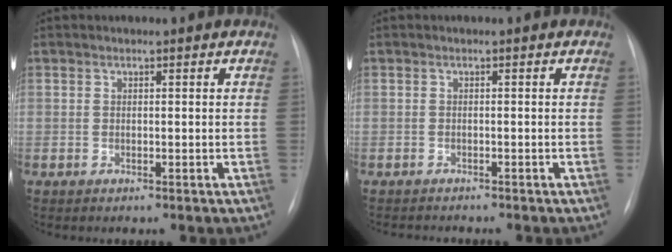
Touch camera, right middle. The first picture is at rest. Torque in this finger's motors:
{"motor_torque": [0.09, -0.11, -0.03, -0.01]}